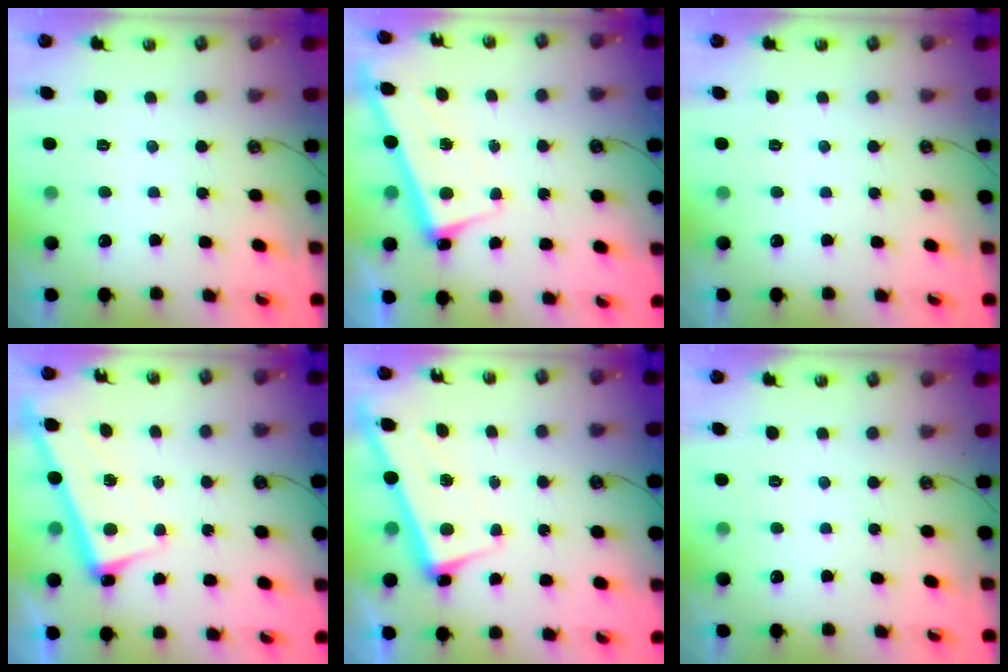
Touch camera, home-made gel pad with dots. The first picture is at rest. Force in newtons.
{"total": 2.3, "press": 2.3, "slide": 0.5}
{"total": 0.0}
{"total": 2.3, "press": 2.3, "slide": 0.5}
{"total": 2.6, "press": 2.6, "slide": 0.5}
{"total": 0.0}